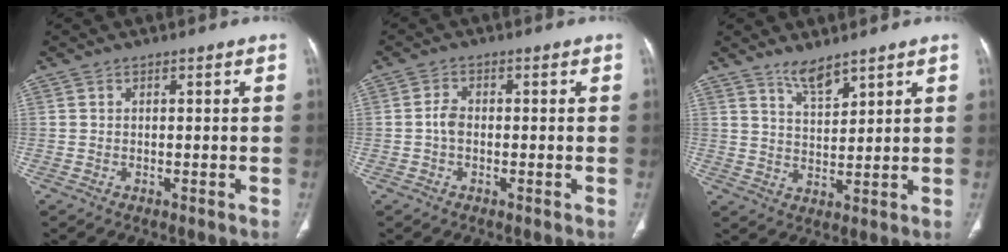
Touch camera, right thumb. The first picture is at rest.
{"total": 2.4, "force": [-0.5, 1.5, 1.7], "torque": [-0.029, 0.005, -0.015]}
{"total": 4.9, "force": [4.0, 1.2, 2.6], "torque": [-0.033, -0.033, 0.075]}